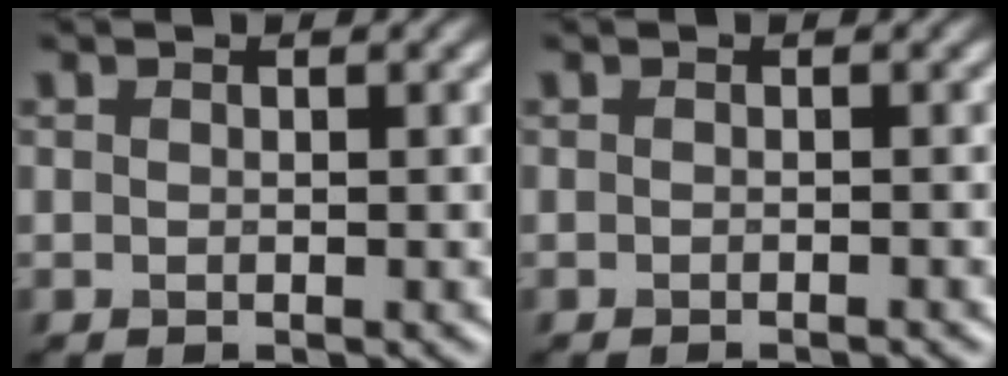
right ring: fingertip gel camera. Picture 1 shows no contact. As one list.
[{"total": 0.9, "force": [-0.8, 0.1, 0.5], "torque": [0.001, -0.002, -0.014]}]